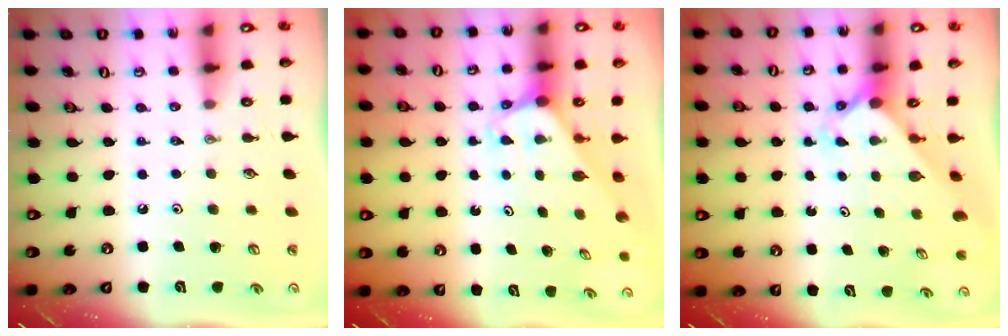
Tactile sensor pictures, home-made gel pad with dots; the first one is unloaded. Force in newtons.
{"total": 1.8, "press": 1.8, "slide": 0.1}
{"total": 2.4, "press": 2.4, "slide": 0.2}